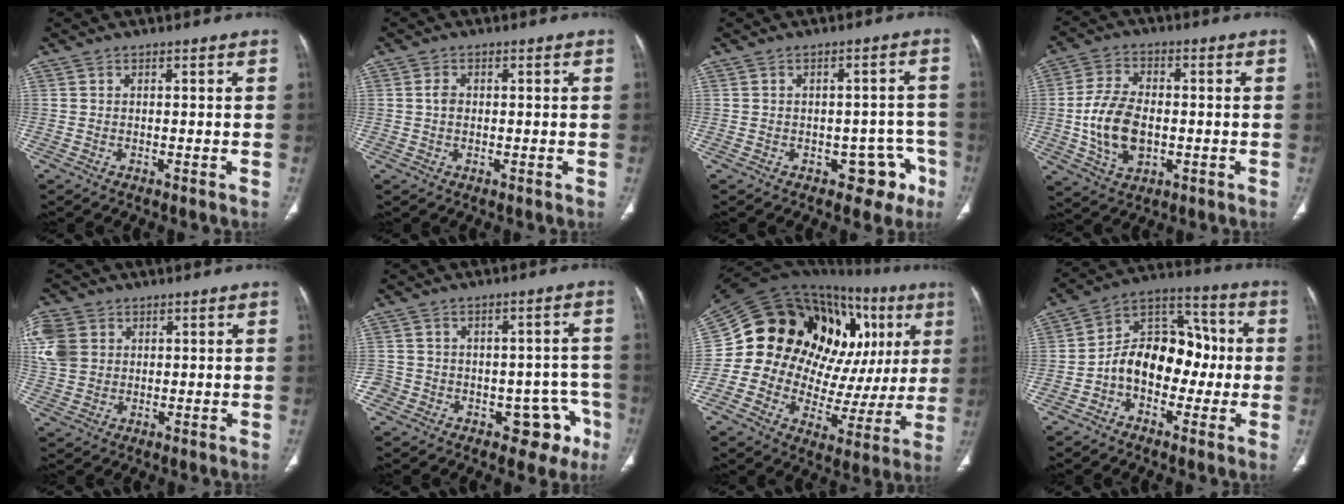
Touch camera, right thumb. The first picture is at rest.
{"total": 1.9, "force": [0.1, 1.4, 1.3], "torque": [-0.024, 0.005, 0.000]}
{"total": 6.3, "force": [-3.2, 4.3, 3.4], "torque": [0.000, 0.032, -0.036]}
{"total": 11.5, "force": [-1.3, 7.2, 8.9], "torque": [-0.164, 0.006, -0.021]}
{"total": 10.3, "force": [3.0, 8.3, 5.3], "torque": [-0.125, 0.007, 0.062]}
{"total": 10.0, "force": [-5.0, 7.6, 4.1], "torque": [0.010, 0.058, -0.061]}
{"total": 29.1, "force": [8.3, 18.1, 21.2], "torque": [-0.278, 0.045, 0.135]}
{"total": 14.5, "force": [-2.2, 10.3, 10.0], "torque": [-0.122, 0.050, -0.047]}